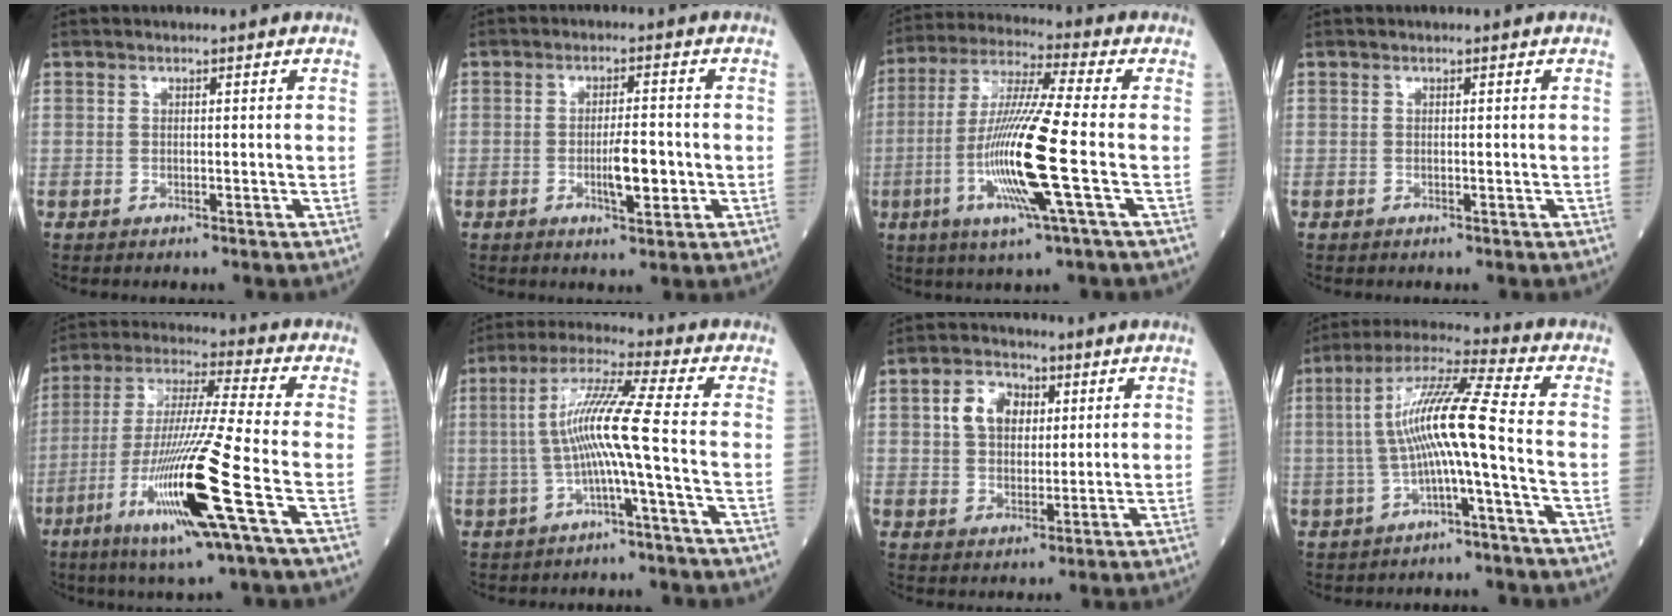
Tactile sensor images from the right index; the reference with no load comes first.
{"total": 5.0, "force": [-1.1, 1.0, 4.8], "torque": [-0.082, -0.001, -0.013]}
{"total": 14.9, "force": [-3.4, -0.6, 14.5], "torque": [-0.297, -0.014, -0.072]}
{"total": 0.0}
{"total": 17.7, "force": [-6.5, -1.1, 16.4], "torque": [-0.344, -0.030, -0.126]}
{"total": 8.9, "force": [-1.1, -1.5, 8.7], "torque": [-0.173, 0.020, -0.019]}
{"total": 6.7, "force": [2.2, 4.6, 4.3], "torque": [-0.086, 0.019, 0.044]}
{"total": 10.5, "force": [-1.3, -0.6, 10.4], "torque": [-0.200, 0.027, -0.025]}